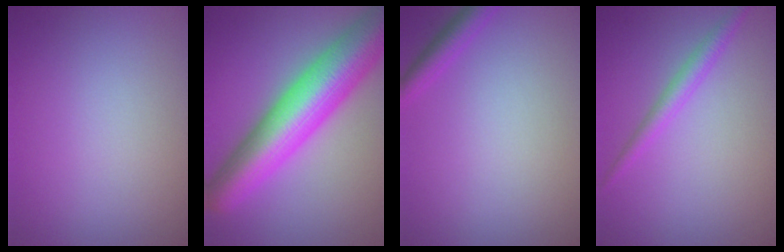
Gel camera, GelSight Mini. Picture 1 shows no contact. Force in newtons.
{"total": 10.9, "press": 10.9, "slide": 0.3}
{"total": 1.9, "press": 1.9, "slide": 0.1}
{"total": 1.9, "press": 1.9, "slide": 0.1}